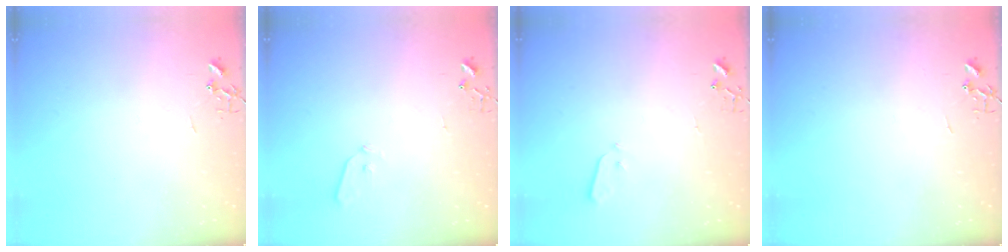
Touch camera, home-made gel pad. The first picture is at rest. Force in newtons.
{"total": 4.4, "press": 4.4, "slide": 0.7}
{"total": 3.0, "press": 3.0, "slide": 0.3}
{"total": 0.0}